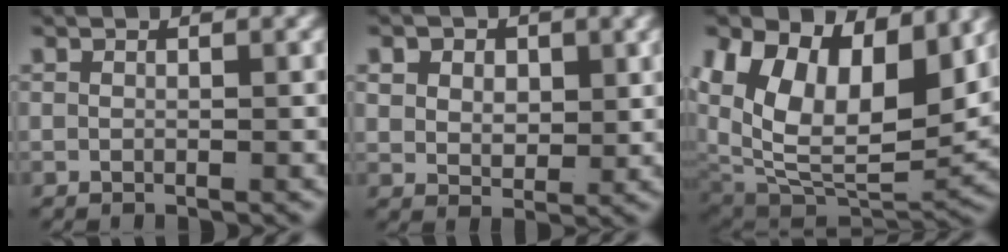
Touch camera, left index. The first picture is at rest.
{"total": 3.8, "force": [1.1, 2.8, 2.2], "torque": [-0.046, -0.022, 0.034]}
{"total": 14.6, "force": [1.3, 9.9, 10.6], "torque": [-0.198, -0.048, 0.044]}